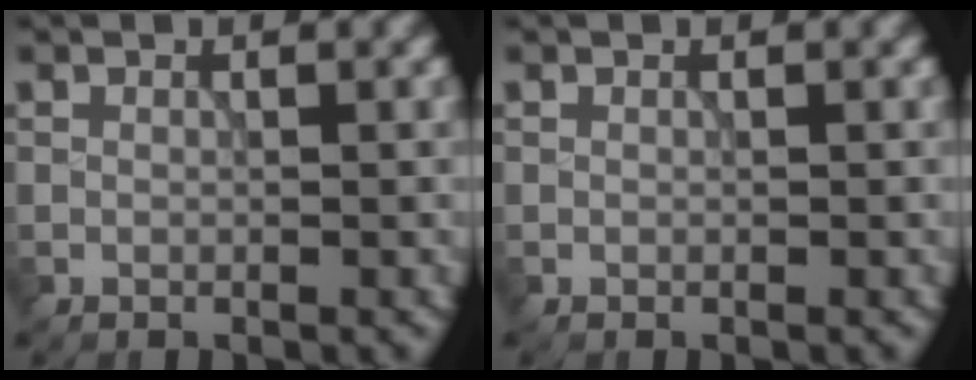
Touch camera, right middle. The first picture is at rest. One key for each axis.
{"total": 0.0}